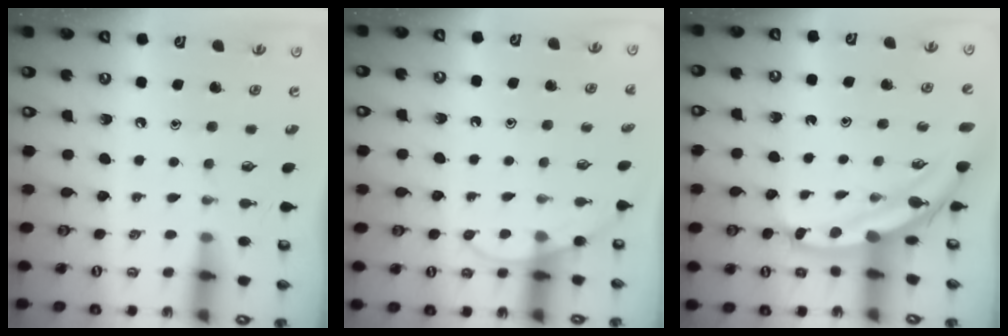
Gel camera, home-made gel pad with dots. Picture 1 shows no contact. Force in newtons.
{"total": 6.0, "press": 6.0, "slide": 0.5}
{"total": 6.3, "press": 6.3, "slide": 0.6}